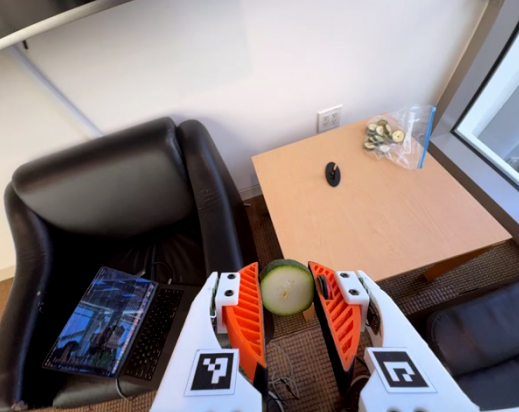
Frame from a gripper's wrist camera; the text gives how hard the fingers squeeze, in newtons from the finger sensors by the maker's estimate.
{"total": 9.0, "left": 8.6, "right": 9.4}